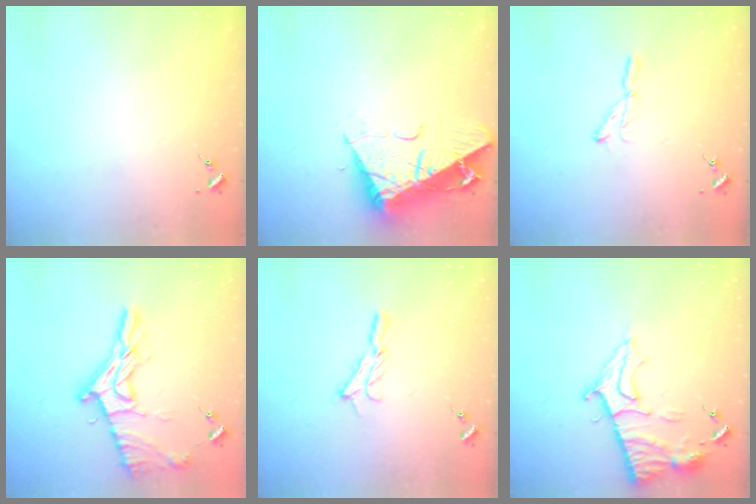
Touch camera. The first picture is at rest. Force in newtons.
{"total": 13.2, "press": 13.1, "slide": 1.4}
{"total": 3.9, "press": 3.9, "slide": 0.4}
{"total": 15.9, "press": 15.9, "slide": 1.4}
{"total": 7.9, "press": 7.9, "slide": 0.2}
{"total": 11.9, "press": 11.8, "slide": 1.0}